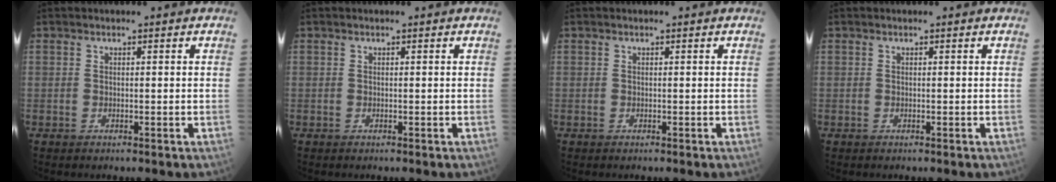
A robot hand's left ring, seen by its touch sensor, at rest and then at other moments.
{"total": 0.0}
{"total": 0.0}
{"total": 0.0}